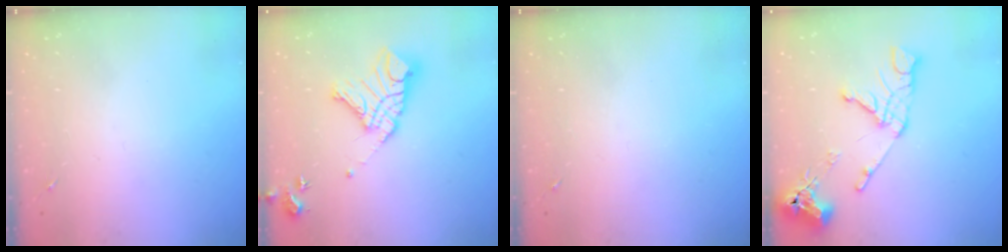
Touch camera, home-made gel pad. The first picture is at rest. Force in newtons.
{"total": 16.3, "press": 16.2, "slide": 2.0}
{"total": 0.0}
{"total": 14.1, "press": 14.0, "slide": 1.6}